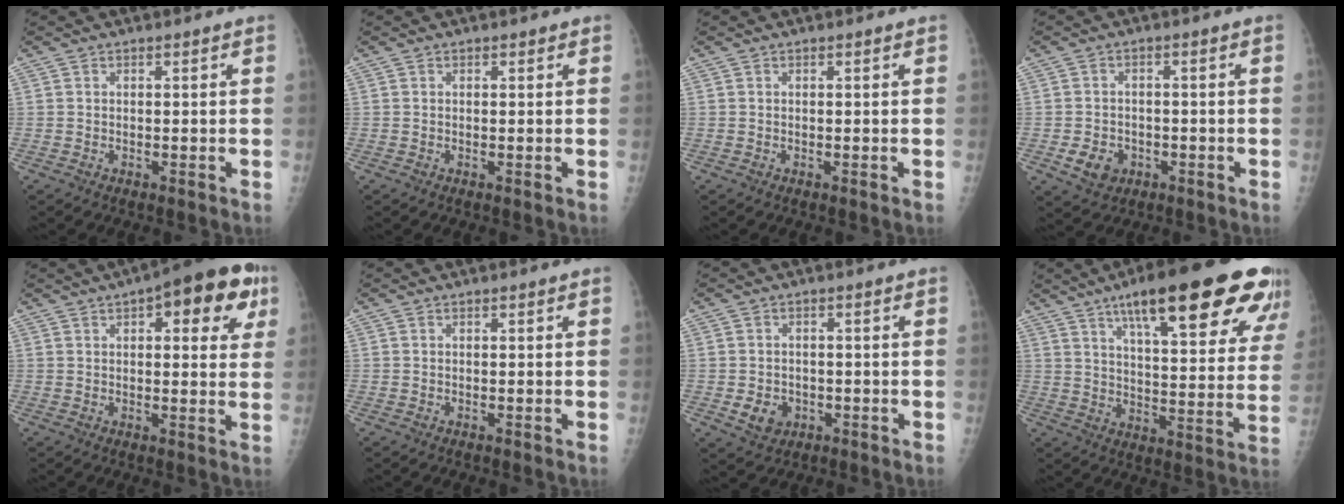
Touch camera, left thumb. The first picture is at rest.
{"total": 0.0}
{"total": 0.0}
{"total": 4.9, "force": [-1.9, 4.0, 2.0], "torque": [-0.022, 0.005, -0.024]}
{"total": 14.9, "force": [6.4, 6.3, 11.9], "torque": [-0.109, 0.000, 0.071]}
{"total": 0.0}
{"total": 4.3, "force": [-1.3, 3.7, 1.8], "torque": [-0.016, 0.002, -0.011]}
{"total": 26.7, "force": [15.9, 6.6, 20.4], "torque": [-0.258, -0.036, 0.223]}